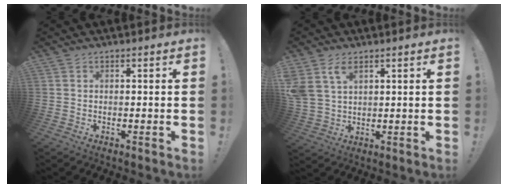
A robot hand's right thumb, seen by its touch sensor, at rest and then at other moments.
{"total": 7.2, "force": [4.2, 4.2, 4.1], "torque": [-0.084, -0.014, 0.082]}